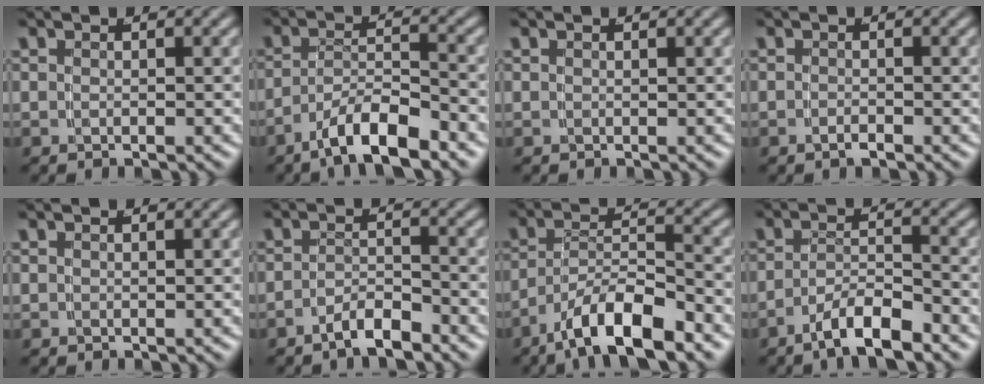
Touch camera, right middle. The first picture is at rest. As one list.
[{"total": 5.4, "force": [-3.2, 2.4, 3.5], "torque": [-0.051, -0.003, -0.057]}, {"total": 0.0}, {"total": 0.9, "force": [-0.6, 0.4, 0.5], "torque": [-0.011, 0.001, -0.014]}, {"total": 0.0}, {"total": 3.0, "force": [-2.6, 0.8, 1.4], "torque": [-0.018, -0.004, -0.045]}, {"total": 6.6, "force": [-4.2, 2.7, 4.4], "torque": [-0.064, -0.006, -0.069]}, {"total": 4.5, "force": [-3.0, 2.0, 2.7], "torque": [-0.039, -0.004, -0.054]}]